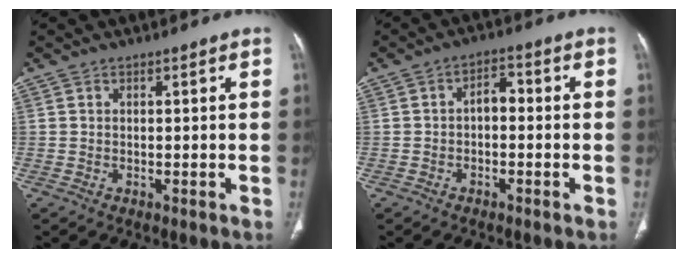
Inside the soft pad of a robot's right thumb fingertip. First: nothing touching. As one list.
[{"total": 3.5, "force": [-0.6, 2.1, 2.7], "torque": [-0.033, 0.021, -0.018]}]